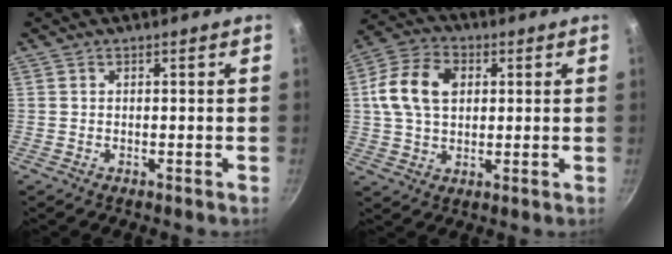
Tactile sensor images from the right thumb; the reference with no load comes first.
{"total": 12.1, "force": [2.4, 8.5, 8.3], "torque": [-0.141, 0.011, 0.033]}